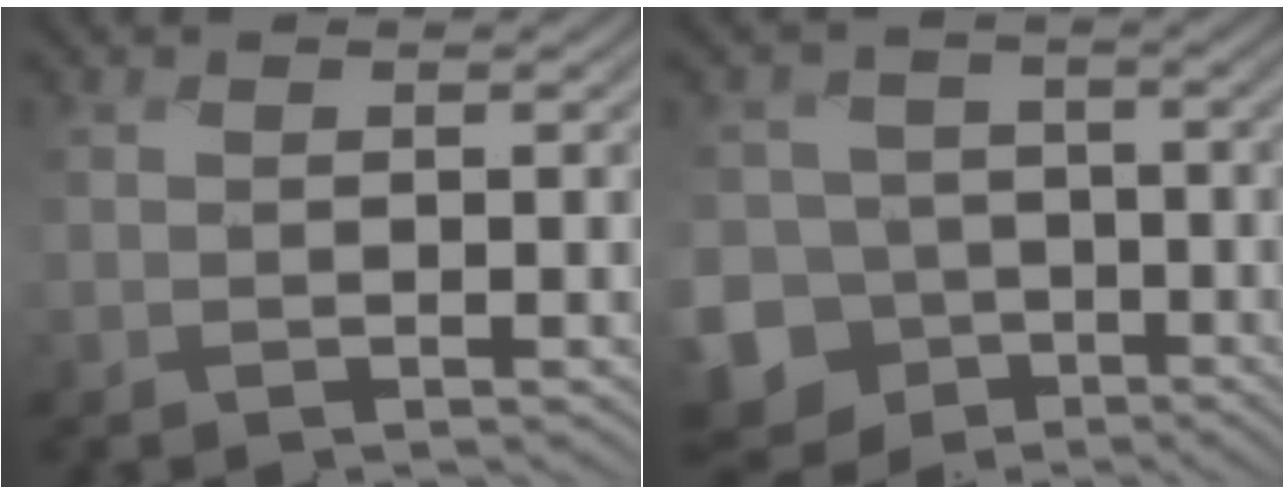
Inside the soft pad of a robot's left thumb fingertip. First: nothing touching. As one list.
[{"total": 13.5, "force": [-7.4, 11.2, 1.8], "torque": [-0.091, -0.034, -0.130]}]